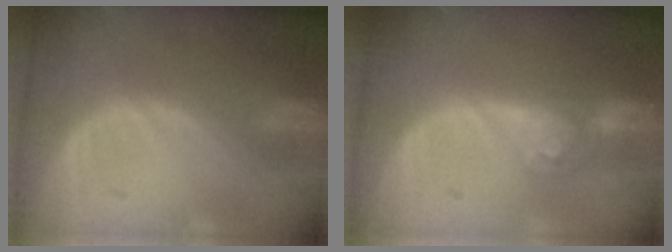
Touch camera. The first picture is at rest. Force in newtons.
{"total": 4.9, "press": 4.3, "slide": 2.5}